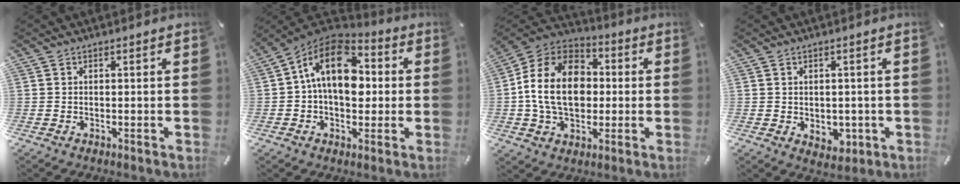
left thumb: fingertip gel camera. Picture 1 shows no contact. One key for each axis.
{"total": 15.5, "fx": 1.4, "fy": 10.6, "fz": 11.3, "tx": -0.201, "ty": 0.003, "tz": 0.020}
{"total": 16.4, "fx": -0.5, "fy": 12.6, "fz": 10.5, "tx": -0.235, "ty": 0.018, "tz": -0.013}
{"total": 3.6, "fx": -0.4, "fy": 3.1, "fz": 1.8, "tx": -0.007, "ty": -0.005, "tz": -0.008}